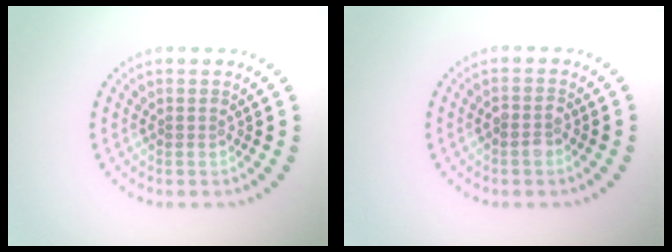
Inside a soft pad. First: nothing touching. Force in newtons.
{"total": 1.4, "press": 1.3, "slide": 0.5}